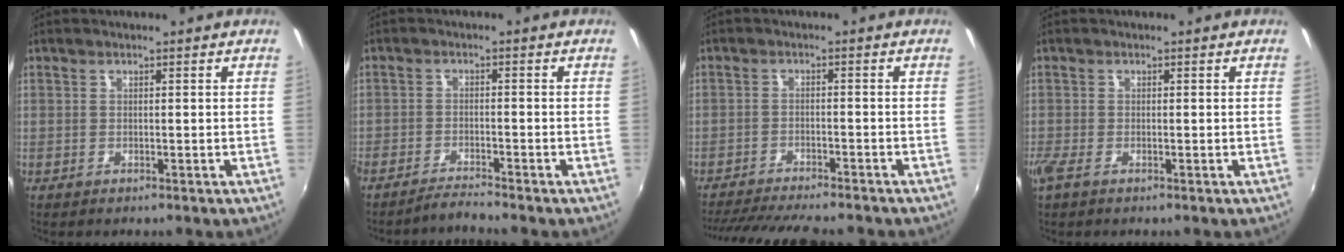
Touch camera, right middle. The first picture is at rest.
{"total": 3.0, "force": [-2.9, -0.5, 0.5], "torque": [-0.025, -0.005, -0.060]}
{"total": 13.5, "force": [-12.0, 1.8, 5.9], "torque": [-0.128, -0.023, -0.185]}
{"total": 2.1, "force": [-1.2, 0.6, 1.7], "torque": [-0.037, -0.010, -0.022]}